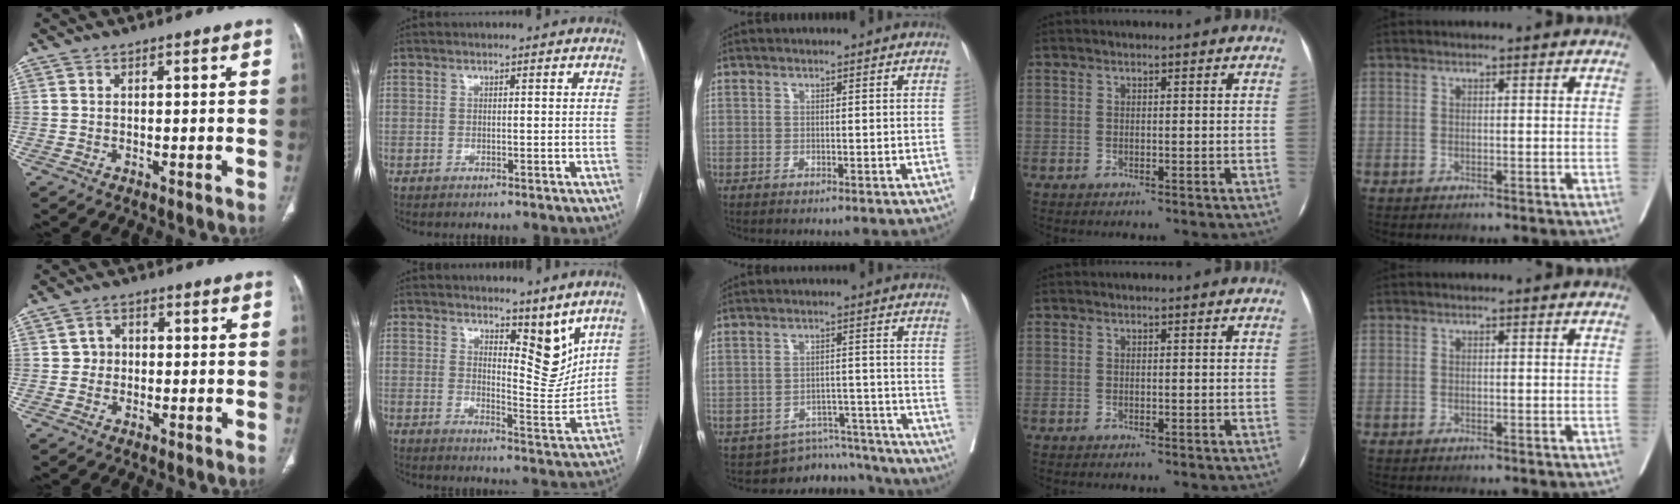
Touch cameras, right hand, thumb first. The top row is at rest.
{"thumb": {"total": 3.2, "force": [-0.2, 3.1, 1.1], "torque": [0.003, 0.009, -0.010]}, "index": {"total": 7.5, "force": [5.4, 2.5, 4.6], "torque": [-0.061, -0.017, 0.087]}, "middle": {"total": 9.5, "force": [-9.2, 2.1, -1.3], "torque": [0.031, 0.042, -0.119]}}